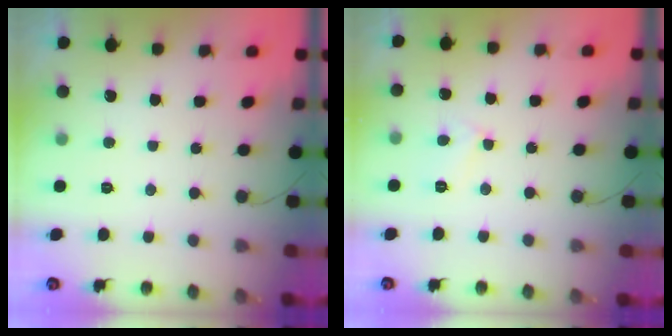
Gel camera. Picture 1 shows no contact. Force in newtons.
{"total": 3.8, "press": 3.7, "slide": 0.4}